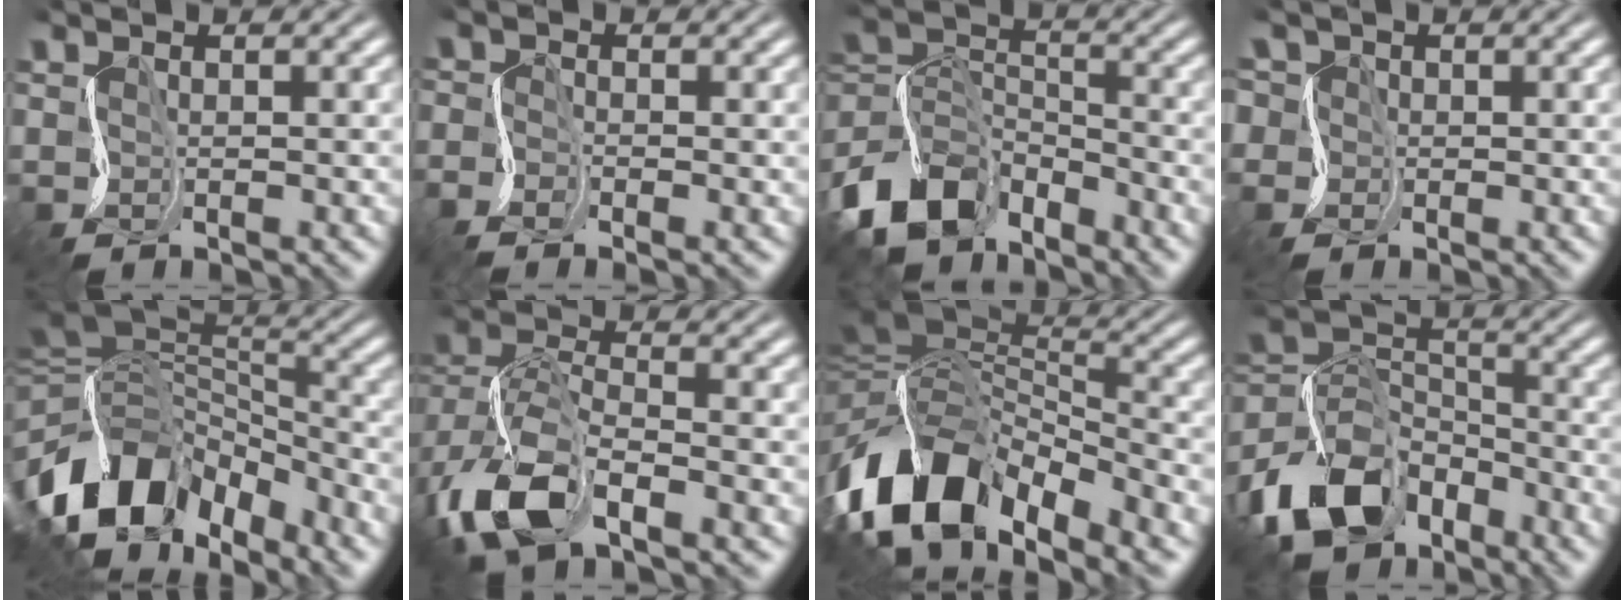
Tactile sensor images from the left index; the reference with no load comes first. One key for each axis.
{"total": 1.7, "fx": -1.3, "fy": 0.5, "fz": 1.1, "tx": -0.023, "ty": 0.000, "tz": -0.035}
{"total": 10.1, "fx": -7.0, "fy": 5.5, "fz": 4.9, "tx": -0.096, "ty": 0.001, "tz": -0.154}
{"total": 3.6, "fx": 0.5, "fy": 3.4, "fz": 1.2, "tx": -0.023, "ty": 0.022, "tz": -0.028}
{"total": 12.7, "fx": -6.0, "fy": 8.0, "fz": 7.7, "tx": -0.156, "ty": 0.011, "tz": -0.120}
{"total": 9.4, "fx": -4.9, "fy": 4.3, "fz": 6.7, "tx": -0.148, "ty": -0.007, "tz": -0.102}
{"total": 13.0, "fx": -6.6, "fy": 7.2, "fz": 8.6, "tx": -0.165, "ty": 0.002, "tz": -0.128}
{"total": 10.9, "fx": -6.7, "fy": 6.5, "fz": 5.7, "tx": -0.109, "ty": -0.001, "tz": -0.142}